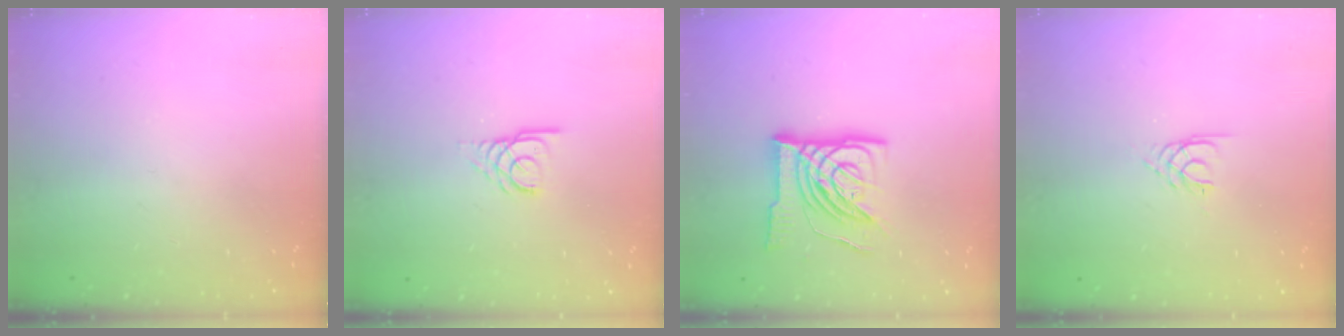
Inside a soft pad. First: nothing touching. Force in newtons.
{"total": 3.6, "press": 3.5, "slide": 0.4}
{"total": 16.6, "press": 16.5, "slide": 2.0}
{"total": 1.6, "press": 1.6, "slide": 0.2}